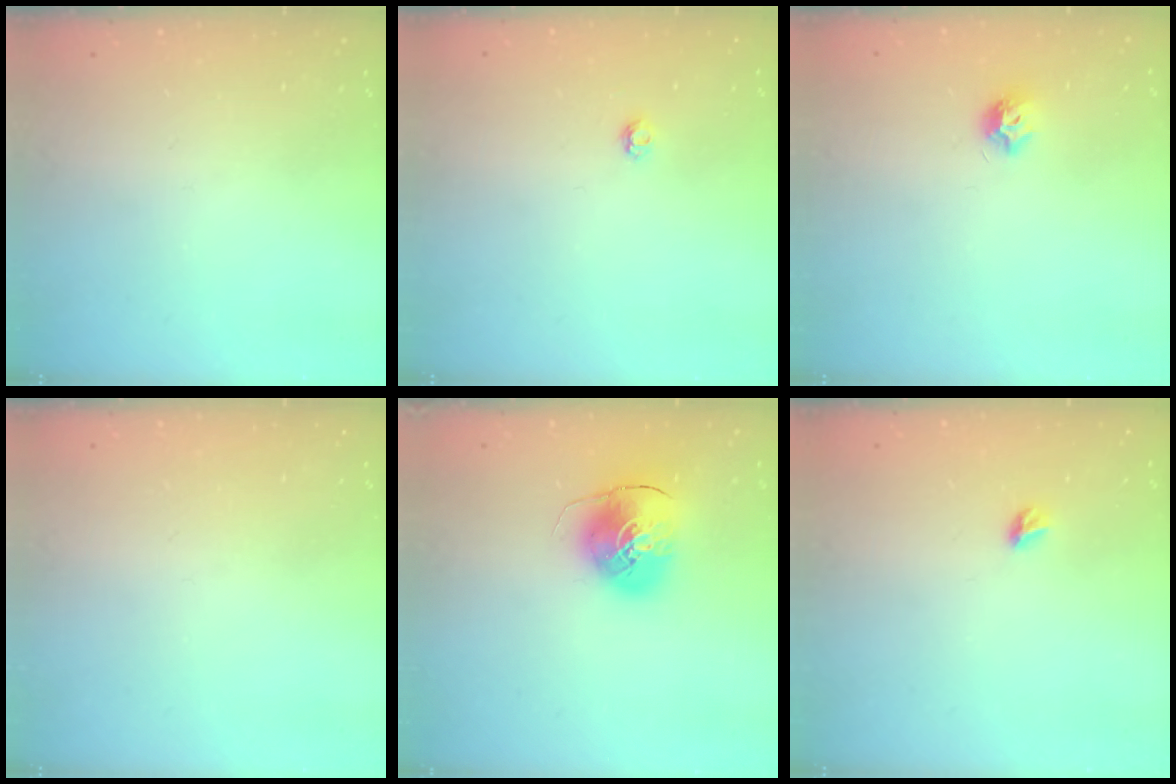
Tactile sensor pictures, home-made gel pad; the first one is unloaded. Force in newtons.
{"total": 2.9, "press": 2.9, "slide": 0.4}
{"total": 7.1, "press": 7.1, "slide": 0.8}
{"total": 0.8, "press": 0.8, "slide": 0.0}
{"total": 9.5, "press": 9.4, "slide": 1.5}
{"total": 5.1, "press": 5.1, "slide": 0.5}